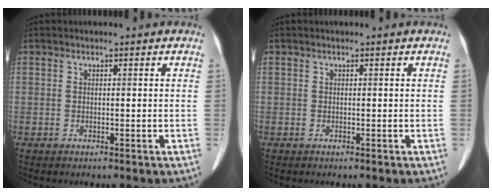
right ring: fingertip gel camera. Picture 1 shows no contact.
{"total": 0.0}